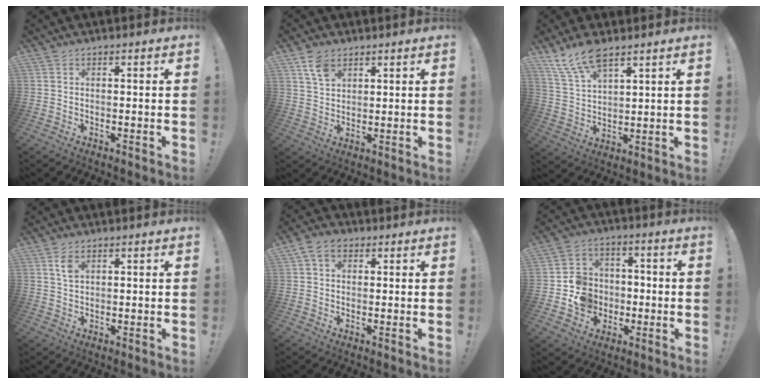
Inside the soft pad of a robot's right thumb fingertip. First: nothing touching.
{"total": 6.1, "force": [3.5, 3.7, 3.4], "torque": [-0.066, -0.008, 0.068]}
{"total": 10.0, "force": [7.5, 3.6, 5.4], "torque": [-0.111, -0.034, 0.145]}
{"total": 3.7, "force": [1.6, 1.9, 2.8], "torque": [-0.050, -0.002, 0.028]}
{"total": 5.7, "force": [1.9, 4.0, 3.5], "torque": [-0.071, 0.011, 0.040]}
{"total": 11.1, "force": [-3.3, 10.2, 3.0], "torque": [-0.037, 0.035, -0.049]}